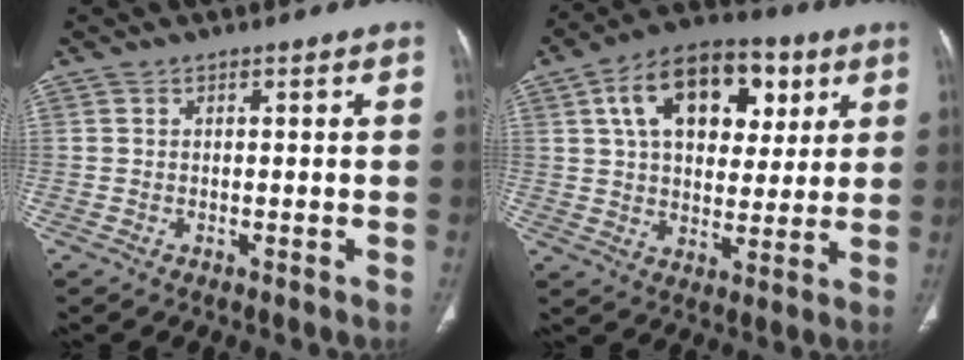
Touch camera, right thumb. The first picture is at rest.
{"total": 18.9, "force": [7.0, 11.8, 13.0], "torque": [-0.172, -0.001, 0.108]}